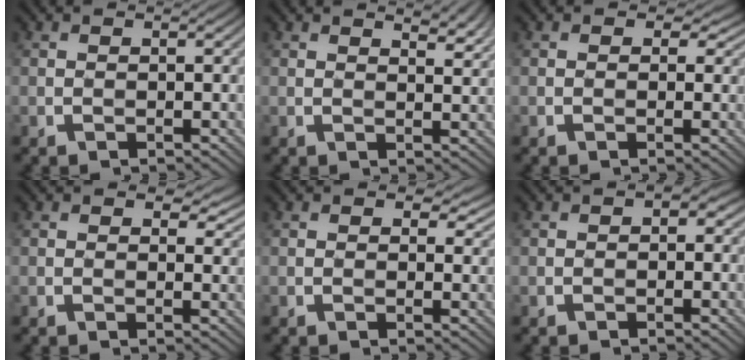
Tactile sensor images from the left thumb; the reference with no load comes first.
{"total": 4.2, "force": [3.2, 1.1, 2.5], "torque": [-0.047, 0.000, 0.053]}
{"total": 3.0, "force": [1.0, 2.2, 1.7], "torque": [-0.028, -0.006, 0.007]}
{"total": 3.6, "force": [2.0, 2.0, 2.3], "torque": [-0.035, -0.006, 0.028]}
{"total": 3.3, "force": [1.7, 2.0, 2.1], "torque": [-0.033, -0.005, 0.021]}
{"total": 1.6, "force": [-0.1, 1.1, 1.2], "torque": [-0.015, -0.002, -0.001]}